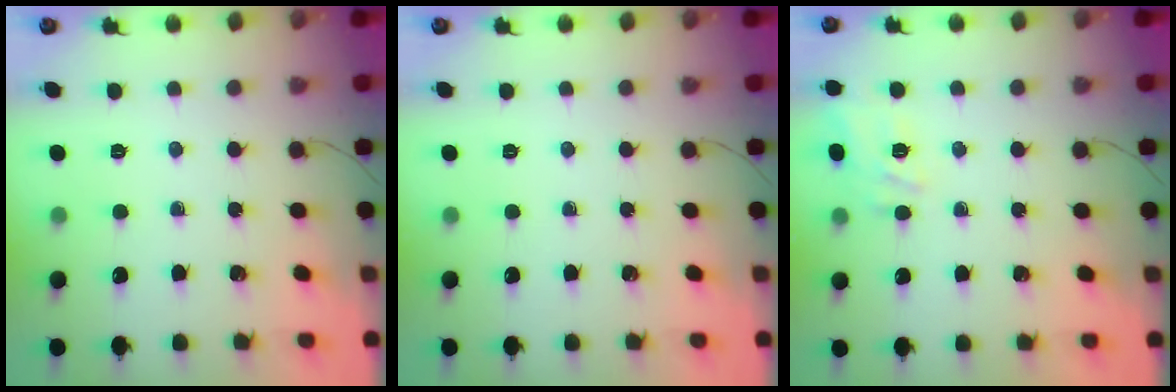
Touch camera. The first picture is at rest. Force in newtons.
{"total": 0.0}
{"total": 7.4, "press": 7.2, "slide": 1.7}